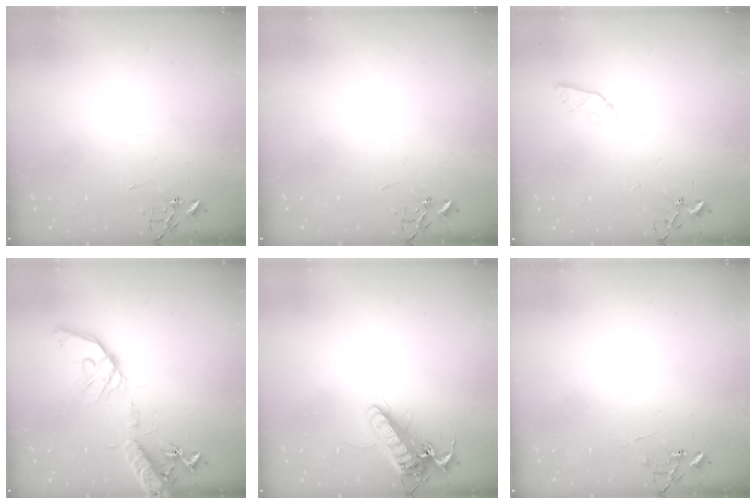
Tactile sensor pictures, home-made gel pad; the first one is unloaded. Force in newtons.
{"total": 0.0}
{"total": 5.6, "press": 5.5, "slide": 1.0}
{"total": 16.3, "press": 16.0, "slide": 3.2}
{"total": 15.7, "press": 15.5, "slide": 2.4}
{"total": 5.5, "press": 5.4, "slide": 0.4}